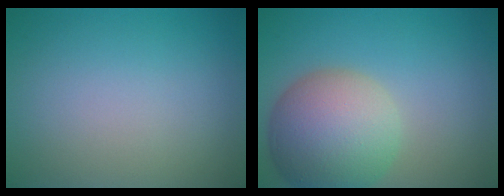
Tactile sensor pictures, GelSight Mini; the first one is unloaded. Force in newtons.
{"total": 8.9, "press": 8.8, "slide": 0.8}